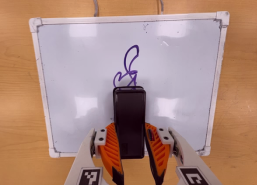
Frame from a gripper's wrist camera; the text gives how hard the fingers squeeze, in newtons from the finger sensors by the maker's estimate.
{"total": 8.9, "left": 6.5, "right": 11.2}